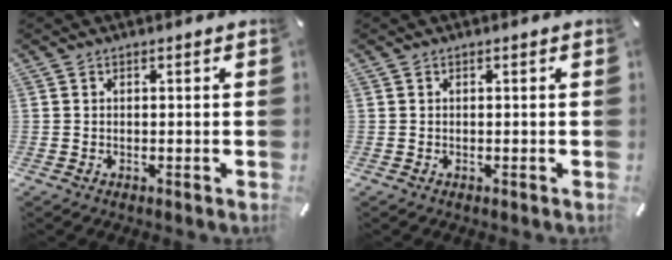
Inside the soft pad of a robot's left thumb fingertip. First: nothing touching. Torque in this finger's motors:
{"motor_torque": [-0.12, -0.12, 0.02, -0.01, 0.00]}